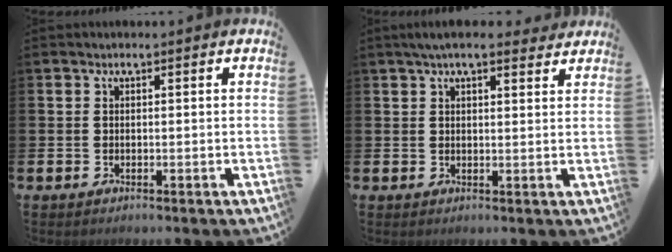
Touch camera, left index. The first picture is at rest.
{"total": 4.5, "force": [3.7, 1.1, 2.2], "torque": [-0.039, -0.009, 0.065]}